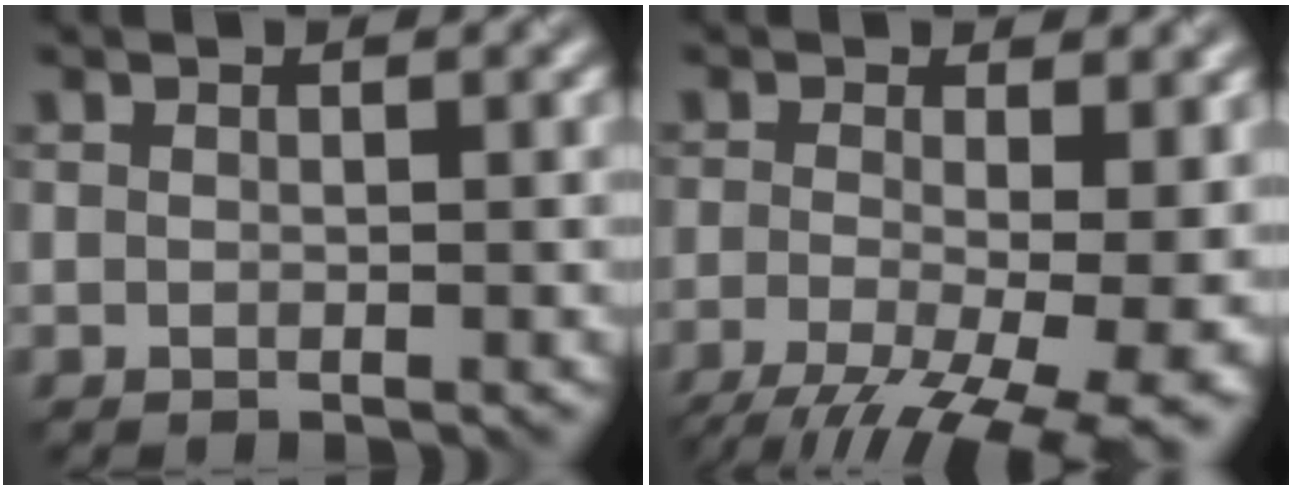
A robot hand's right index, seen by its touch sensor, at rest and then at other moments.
{"total": 11.5, "force": [-5.1, 4.6, 9.2], "torque": [-0.163, -0.027, -0.058]}